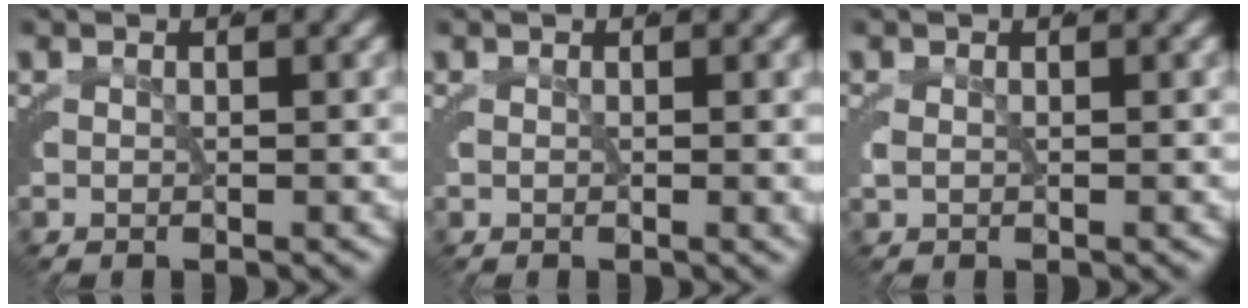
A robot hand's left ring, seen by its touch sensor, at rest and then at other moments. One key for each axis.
{"total": 1.1, "fx": 0.5, "fy": -0.6, "fz": 0.8, "tx": -0.007, "ty": 0.004, "tz": 0.007}
{"total": 0.8, "fx": 0.3, "fy": -0.7, "fz": 0.3, "tx": -0.005, "ty": -0.001, "tz": 0.010}